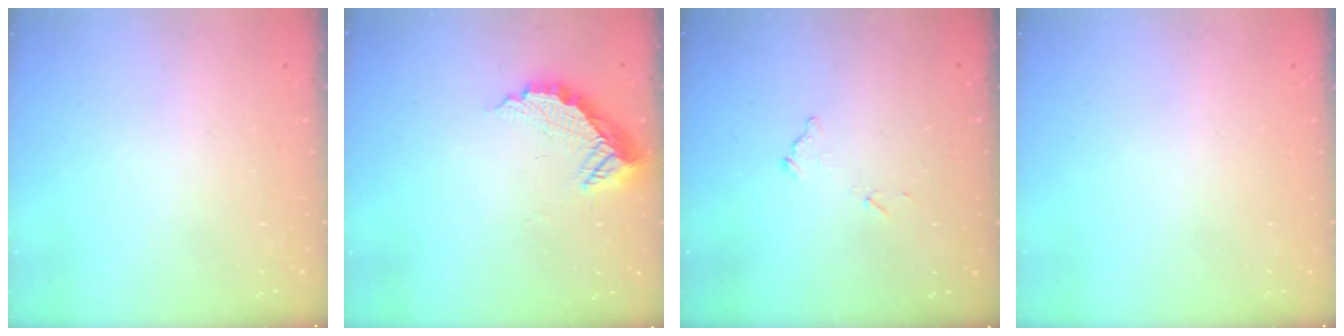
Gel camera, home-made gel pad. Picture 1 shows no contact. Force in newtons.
{"total": 9.0, "press": 9.0, "slide": 0.7}
{"total": 6.5, "press": 6.5, "slide": 0.4}
{"total": 0.0}